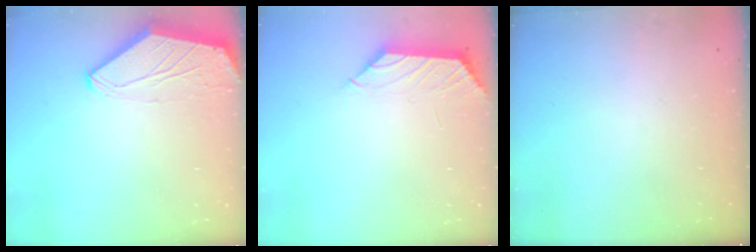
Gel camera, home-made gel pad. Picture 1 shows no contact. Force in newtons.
{"total": 1.5, "press": 1.3, "slide": 0.6}
{"total": 0.0}